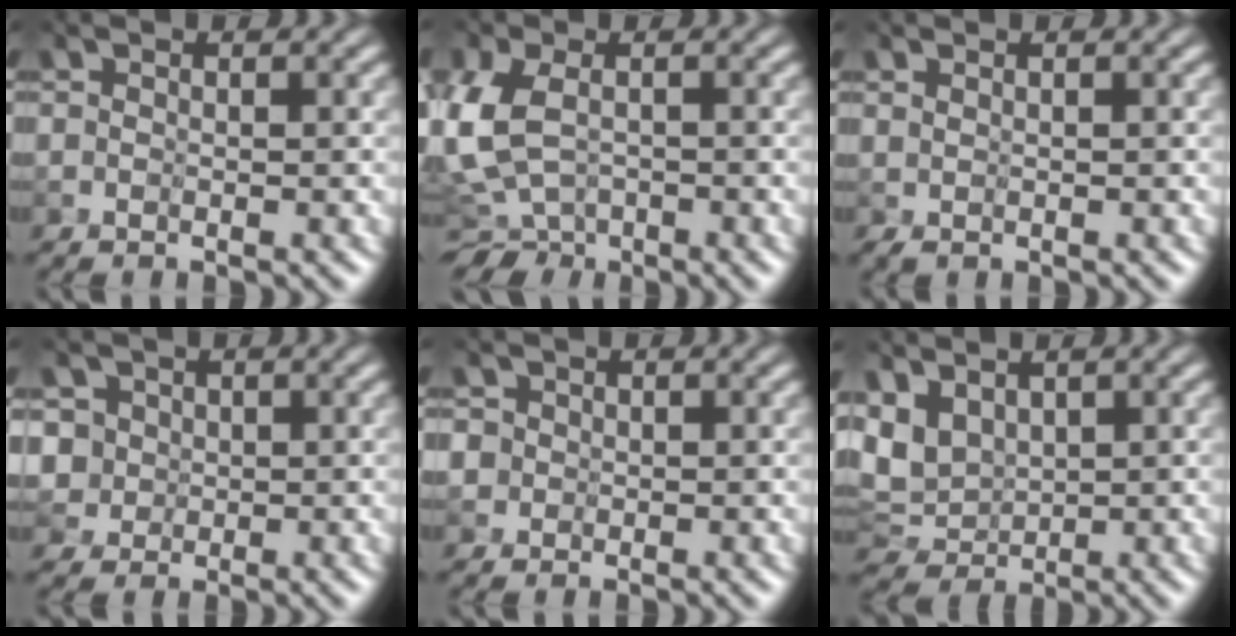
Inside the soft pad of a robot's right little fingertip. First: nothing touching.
{"total": 6.9, "force": [-2.4, 4.7, 4.4], "torque": [-0.116, -0.020, -0.027]}
{"total": 1.0, "force": [0.5, 0.3, 0.8], "torque": [-0.020, 0.001, 0.010]}
{"total": 4.9, "force": [0.6, 4.5, 1.7], "torque": [-0.039, 0.022, -0.023]}
{"total": 3.0, "force": [-0.1, 3.0, 0.5], "torque": [-0.014, 0.018, -0.027]}
{"total": 5.5, "force": [1.4, 3.7, 3.9], "torque": [-0.106, -0.008, 0.042]}